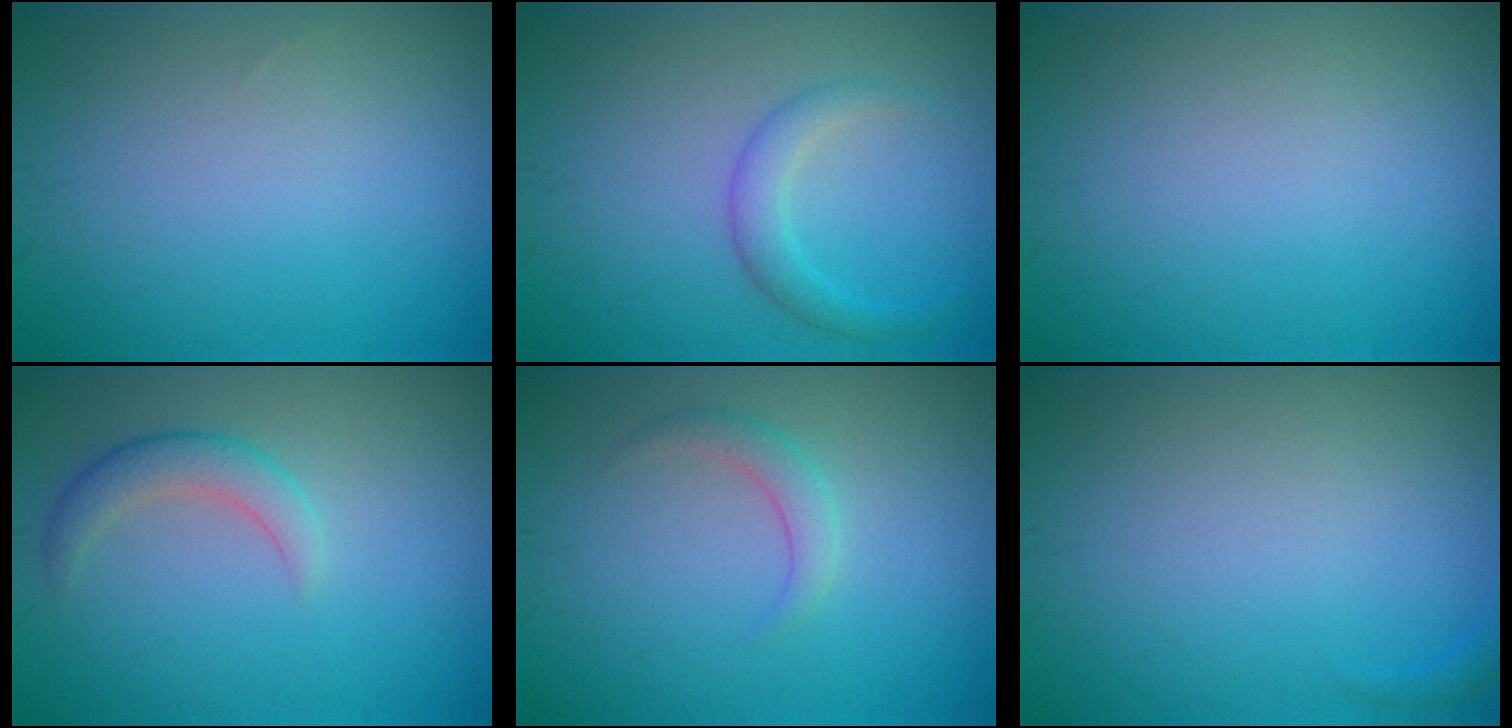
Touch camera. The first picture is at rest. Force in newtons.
{"total": 2.1, "press": 2.1, "slide": 0.1}
{"total": 0.0}
{"total": 2.5, "press": 2.5, "slide": 0.2}
{"total": 1.7, "press": 1.7, "slide": 0.0}
{"total": 0.7, "press": 0.7, "slide": 0.1}